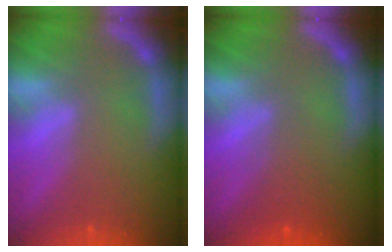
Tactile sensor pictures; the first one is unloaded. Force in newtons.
{"total": 2.5}